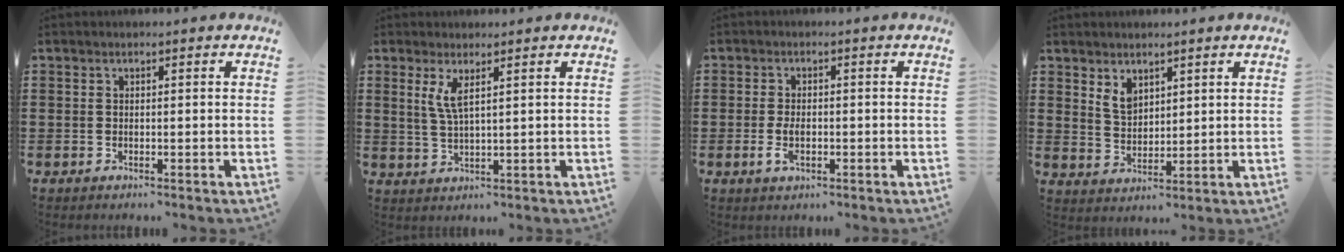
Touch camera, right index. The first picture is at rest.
{"total": 3.6, "force": [1.7, 0.6, 3.1], "torque": [-0.068, 0.000, 0.029]}
{"total": 3.0, "force": [-0.7, 1.4, 2.6], "torque": [-0.063, -0.008, -0.014]}
{"total": 3.7, "force": [2.5, 2.2, 1.6], "torque": [-0.040, 0.005, 0.046]}